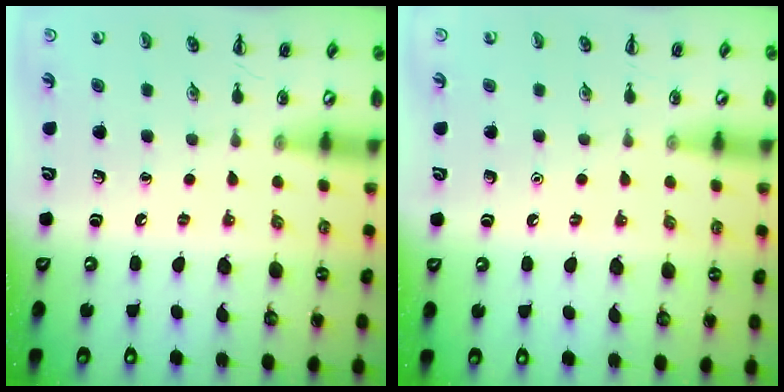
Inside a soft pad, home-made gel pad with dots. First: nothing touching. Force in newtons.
{"total": 1.5, "press": 1.5, "slide": 0.1}